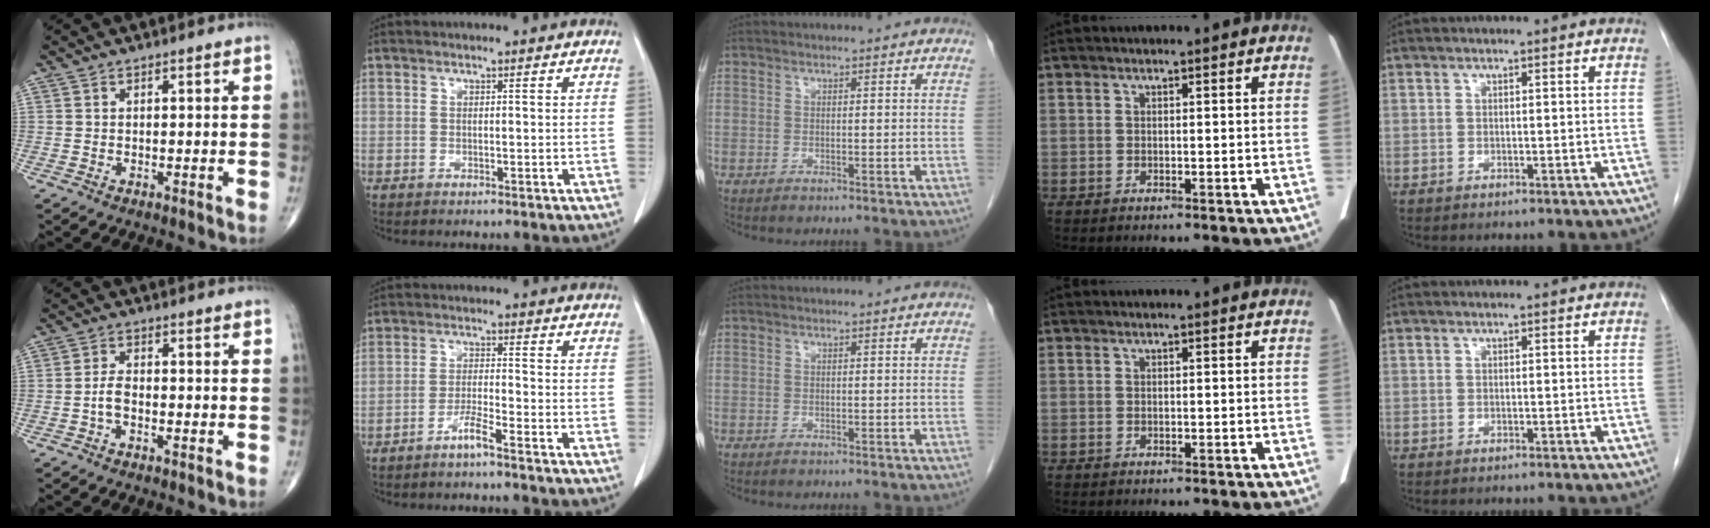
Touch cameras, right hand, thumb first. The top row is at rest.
{"thumb": {"total": 2.8, "force": [-1.1, 1.3, 2.2], "torque": [-0.046, 0.013, -0.026]}, "index": {"total": 3.1, "force": [-2.4, -0.4, 1.9], "torque": [-0.040, -0.003, -0.050]}}